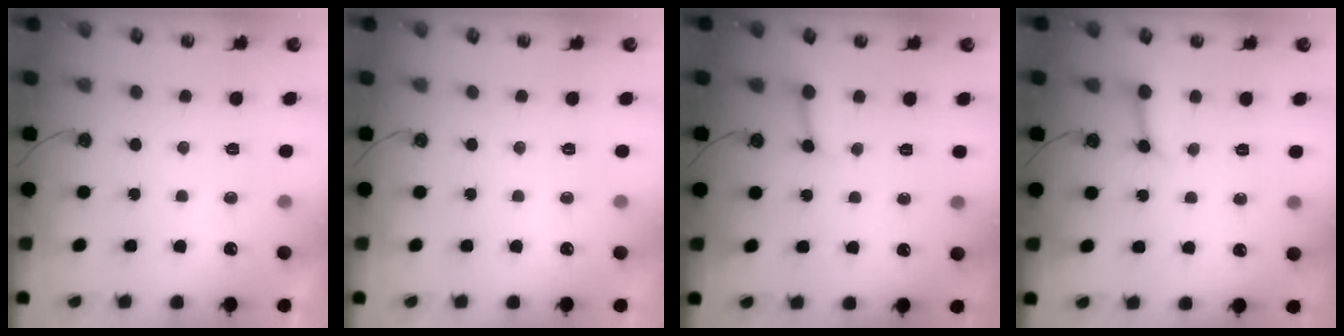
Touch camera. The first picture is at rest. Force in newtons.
{"total": 0.0}
{"total": 2.9, "press": 2.9, "slide": 0.4}
{"total": 3.7, "press": 3.7, "slide": 0.5}